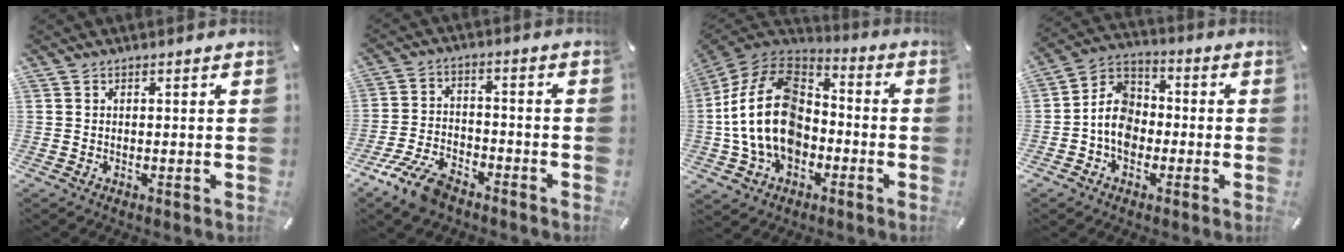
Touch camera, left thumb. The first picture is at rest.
{"total": 10.1, "force": [-7.2, 4.8, 5.2], "torque": [-0.110, 0.035, -0.136]}
{"total": 18.7, "force": [-3.7, 13.9, 12.0], "torque": [-0.263, 0.026, -0.070]}
{"total": 8.8, "force": [-2.8, 6.9, 4.6], "torque": [-0.115, 0.016, -0.057]}